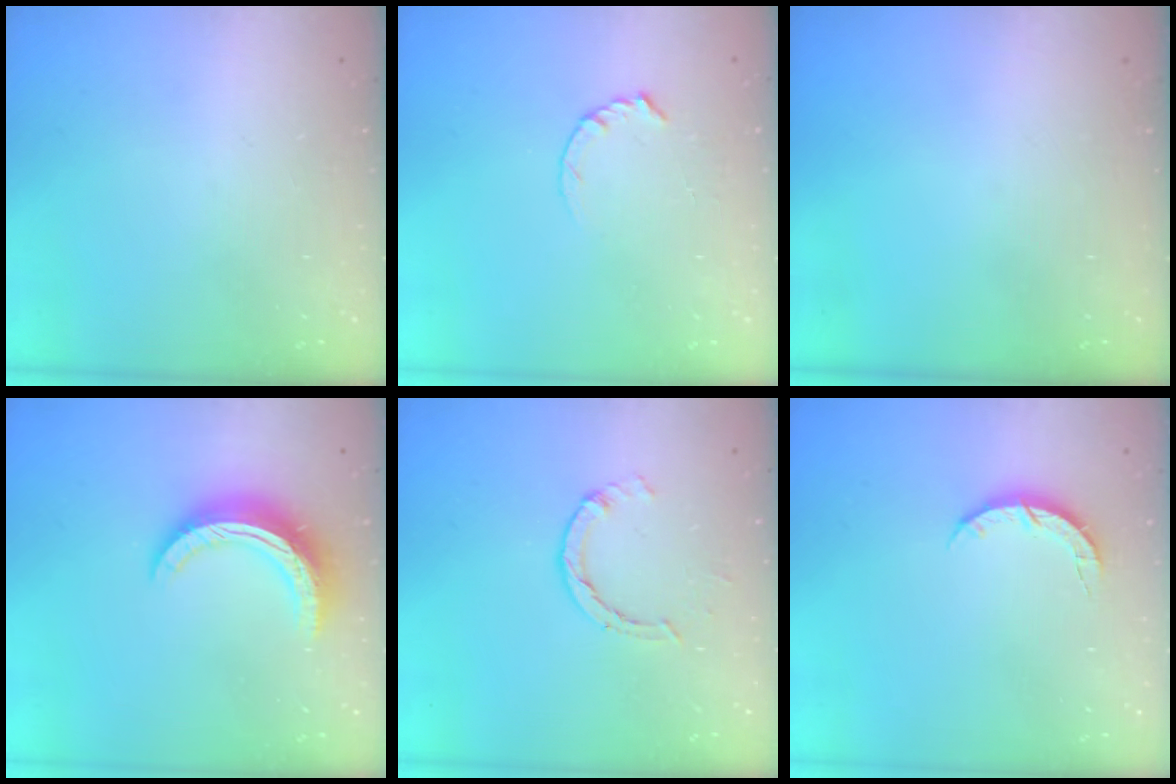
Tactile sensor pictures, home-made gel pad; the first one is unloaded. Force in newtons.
{"total": 2.8, "press": 2.8, "slide": 0.4}
{"total": 0.0}
{"total": 12.9, "press": 12.9, "slide": 0.3}
{"total": 1.4, "press": 1.4, "slide": 0.2}
{"total": 4.4, "press": 4.4, "slide": 0.5}